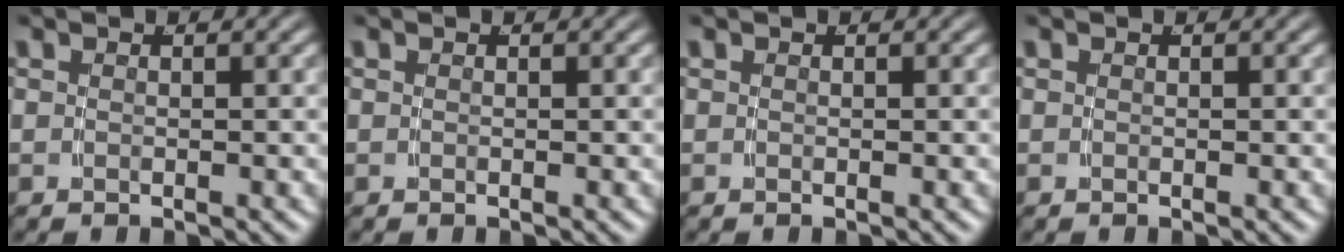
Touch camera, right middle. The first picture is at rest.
{"total": 0.0}
{"total": 0.0}
{"total": 0.0}